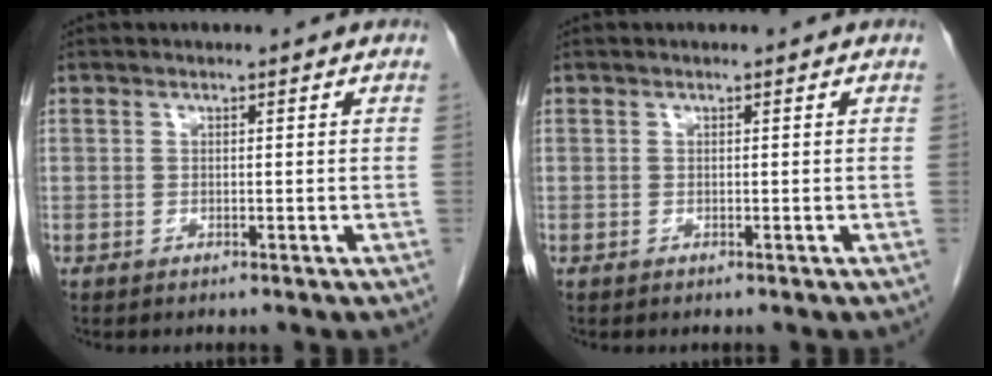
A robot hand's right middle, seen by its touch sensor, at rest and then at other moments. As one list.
[{"total": 0.0}]